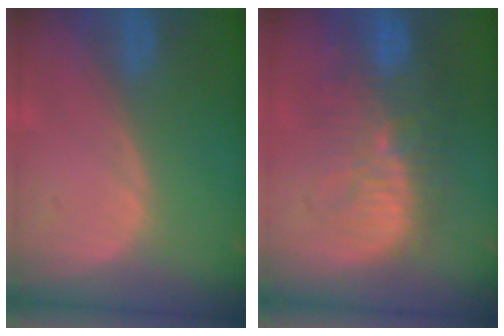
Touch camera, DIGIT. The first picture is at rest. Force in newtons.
{"total": 11.3, "press": 9.9, "slide": 5.3}